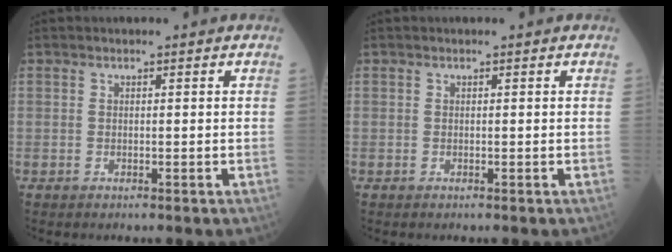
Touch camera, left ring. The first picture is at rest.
{"total": 0.0}